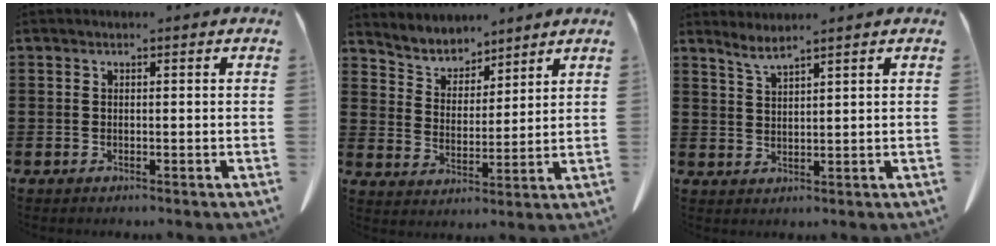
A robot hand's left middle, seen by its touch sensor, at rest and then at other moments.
{"total": 4.6, "force": [4.4, 1.4, 0.0], "torque": [-0.025, -0.028, 0.078]}
{"total": 2.7, "force": [2.3, -0.2, 1.3], "torque": [-0.032, -0.003, 0.044]}